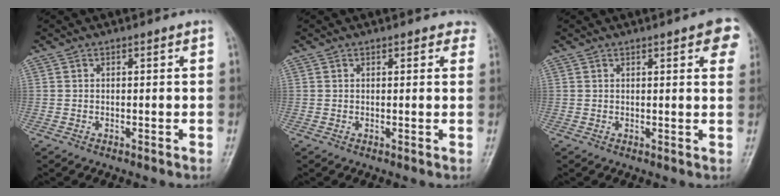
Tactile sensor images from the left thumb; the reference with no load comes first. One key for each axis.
{"total": 2.4, "fx": 1.8, "fy": 1.3, "fz": 0.9, "tx": 0.016, "ty": -0.003, "tz": 0.009}
{"total": 6.3, "fx": 3.1, "fy": 1.7, "fz": 5.2, "tx": -0.044, "ty": -0.003, "tz": 0.031}